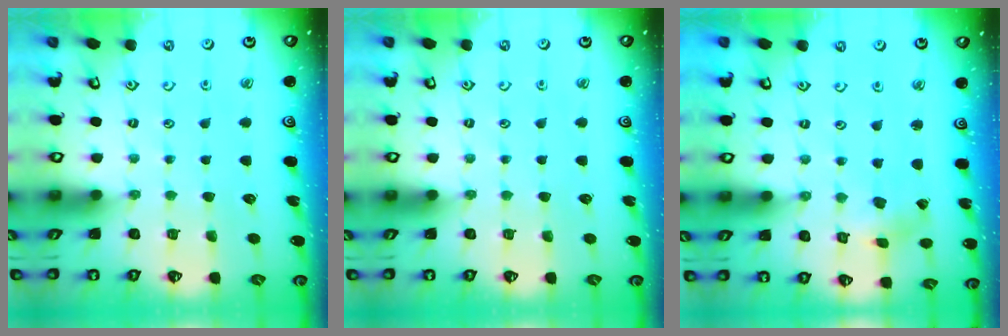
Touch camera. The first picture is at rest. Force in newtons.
{"total": 0.0}
{"total": 1.1, "press": 1.0, "slide": 0.4}